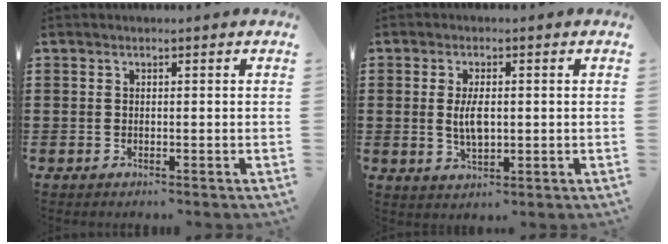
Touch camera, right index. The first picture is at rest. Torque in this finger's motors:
{"motor_torque": [2.14, 0.00, 0.19, 0.10]}